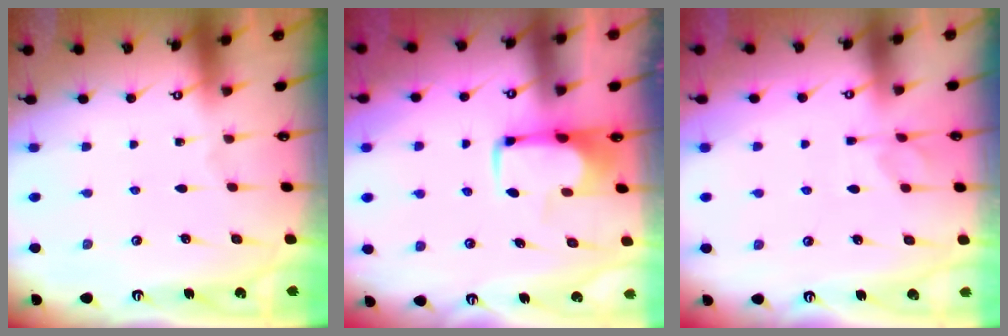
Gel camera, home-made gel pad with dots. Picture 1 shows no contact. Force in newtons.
{"total": 1.8, "press": 1.7, "slide": 0.5}
{"total": 2.3, "press": 2.0, "slide": 1.2}